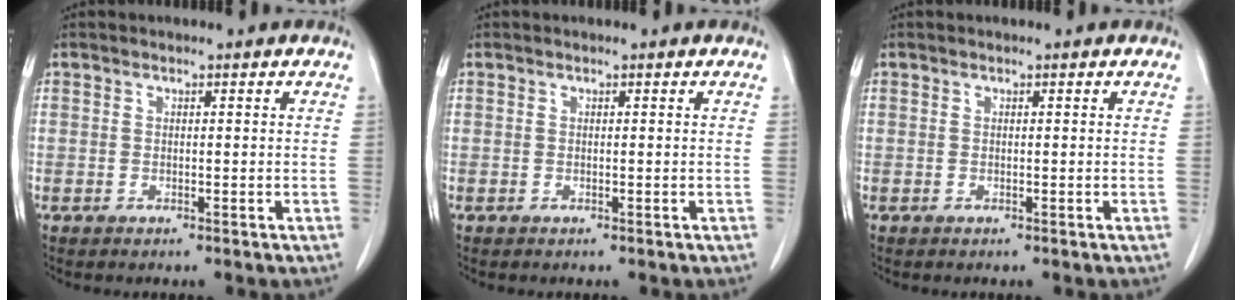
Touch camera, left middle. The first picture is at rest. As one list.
[{"total": 0.0}, {"total": 0.0}]